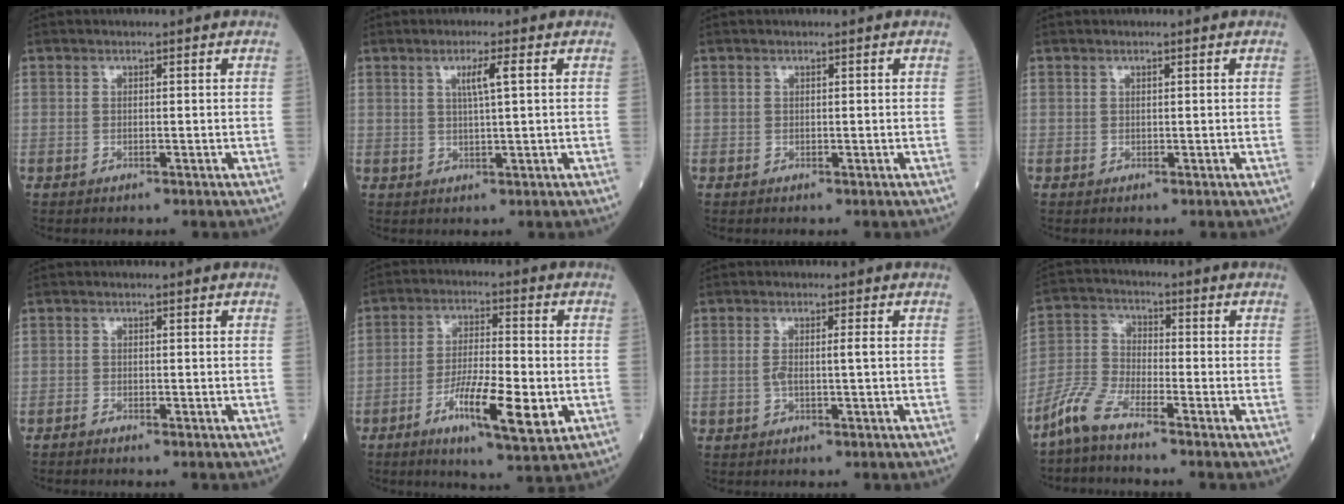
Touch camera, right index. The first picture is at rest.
{"total": 3.3, "force": [1.3, -0.2, 3.0], "torque": [-0.049, 0.000, 0.022]}
{"total": 0.0}
{"total": 0.0}
{"total": 0.6, "force": [-0.6, 0.0, 0.0], "torque": [0.001, 0.000, -0.012]}
{"total": 10.7, "force": [-3.6, 1.8, 9.9], "torque": [-0.171, -0.010, -0.062]}
{"total": 2.4, "force": [0.0, 0.2, 2.4], "torque": [-0.051, 0.002, 0.001]}
{"total": 5.8, "force": [-5.0, 0.7, 2.9], "torque": [-0.070, -0.016, -0.115]}